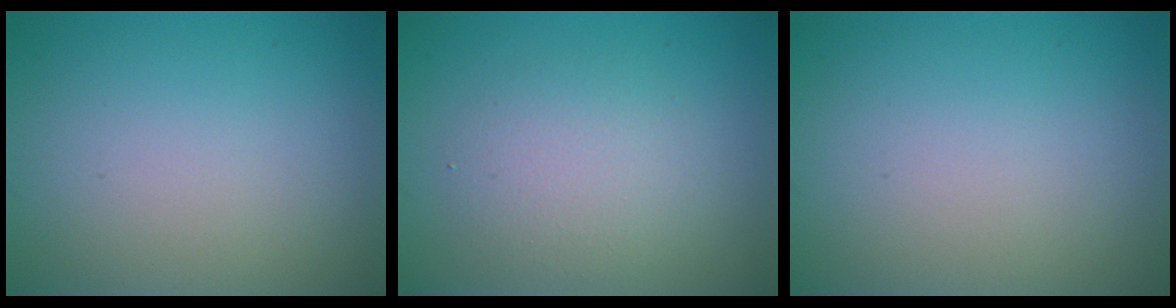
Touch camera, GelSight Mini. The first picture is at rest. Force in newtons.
{"total": 3.2, "press": 3.2, "slide": 0.1}
{"total": 0.0}